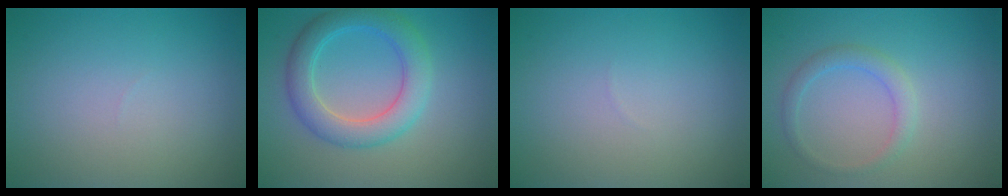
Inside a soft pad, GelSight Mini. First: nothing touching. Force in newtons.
{"total": 4.8, "press": 4.8, "slide": 0.1}
{"total": 0.0}
{"total": 1.8, "press": 1.8, "slide": 0.0}